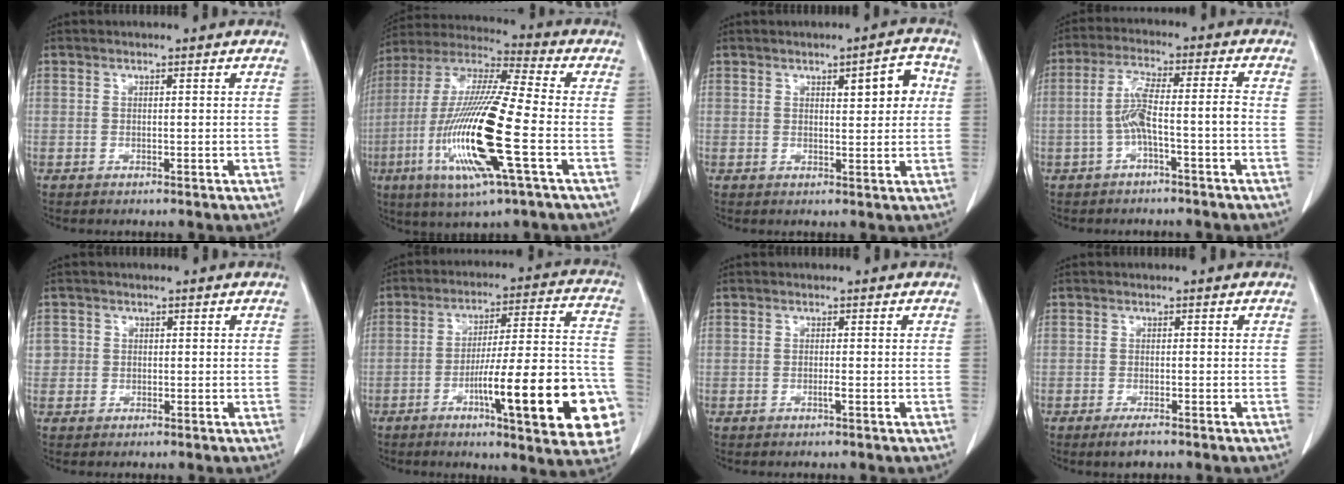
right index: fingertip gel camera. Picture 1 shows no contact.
{"total": 20.3, "force": [-5.5, 1.4, 19.5], "torque": [-0.421, -0.026, -0.108]}
{"total": 5.1, "force": [1.5, 1.4, 4.6], "torque": [-0.062, 0.009, 0.020]}
{"total": 6.5, "force": [-1.9, 0.3, 6.2], "torque": [-0.123, 0.025, -0.033]}
{"total": 2.1, "force": [0.1, 2.1, 0.3], "torque": [0.006, 0.006, 0.003]}
{"total": 22.3, "force": [-8.0, 2.5, 20.6], "torque": [-0.219, 0.014, -0.107]}
{"total": 0.7, "force": [-0.3, -0.1, 0.7], "torque": [-0.013, 0.000, -0.006]}
{"total": 2.3, "force": [-1.7, 0.3, 1.6], "torque": [-0.032, -0.006, -0.029]}